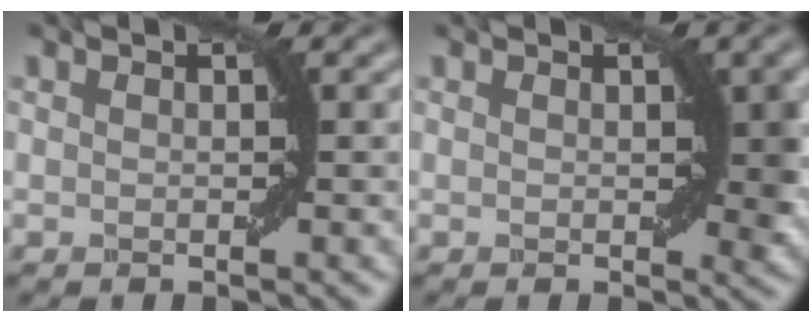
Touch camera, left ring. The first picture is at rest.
{"total": 2.4, "force": [0.3, 1.3, 2.1], "torque": [-0.015, -0.006, 0.007]}